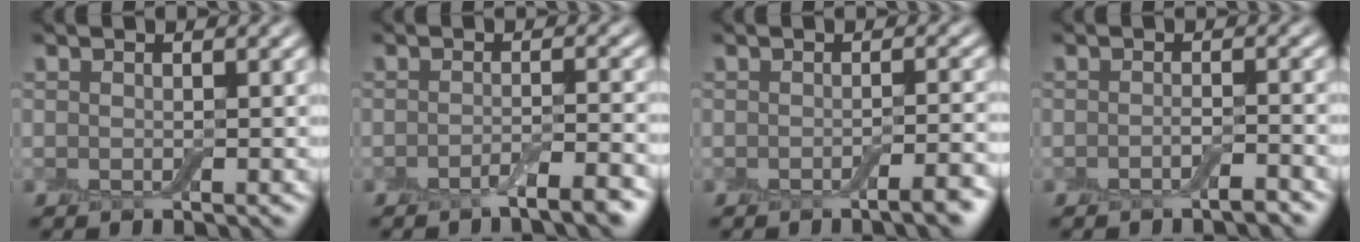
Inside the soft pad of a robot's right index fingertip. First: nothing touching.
{"total": 3.1, "force": [-2.0, 0.5, 2.3], "torque": [-0.032, 0.002, -0.041]}
{"total": 2.9, "force": [-1.6, 0.6, 2.3], "torque": [-0.024, 0.003, -0.029]}
{"total": 1.7, "force": [-1.1, 0.3, 1.3], "torque": [-0.017, 0.002, -0.024]}